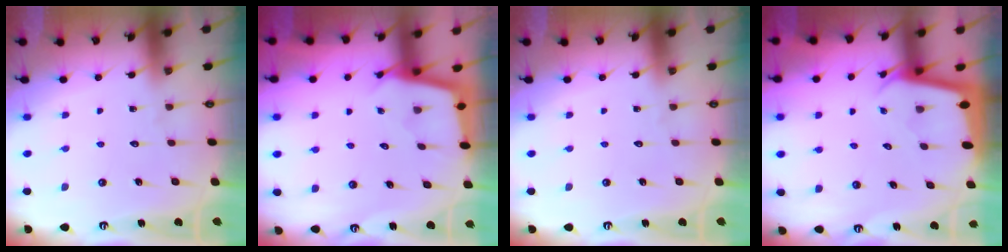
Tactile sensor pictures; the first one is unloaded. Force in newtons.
{"total": 2.4, "press": 2.4, "slide": 0.2}
{"total": 0.0}
{"total": 2.2, "press": 2.2, "slide": 0.1}